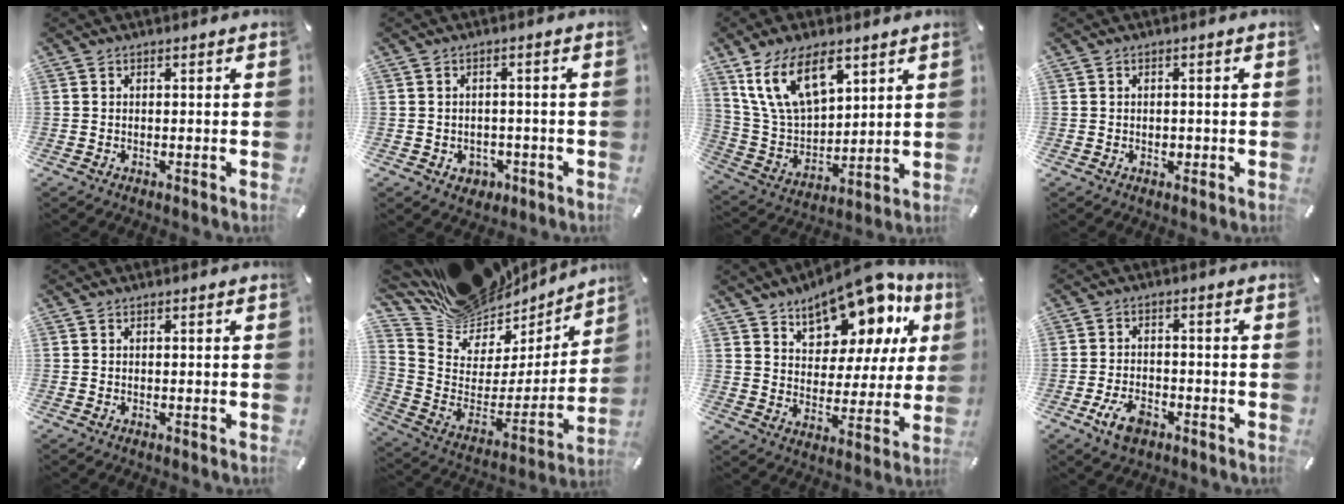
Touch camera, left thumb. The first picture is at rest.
{"total": 3.5, "force": [-1.0, 3.1, 1.2], "torque": [-0.013, 0.001, -0.019]}
{"total": 15.9, "force": [9.2, 8.9, 9.4], "torque": [-0.222, -0.032, 0.169]}
{"total": 1.3, "force": [-0.3, 1.1, 0.6], "torque": [-0.013, 0.003, -0.006]}
{"total": 0.0}
{"total": 16.4, "force": [14.0, 8.3, 2.0], "torque": [-0.051, -0.127, 0.254]}
{"total": 15.6, "force": [11.9, 8.0, 6.3], "torque": [-0.093, -0.096, 0.206]}
{"total": 6.4, "force": [-3.3, 3.7, 4.0], "torque": [-0.086, 0.013, -0.062]}